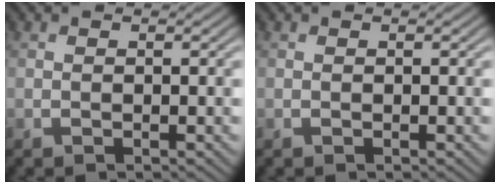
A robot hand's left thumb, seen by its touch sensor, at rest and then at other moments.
{"total": 0.0}